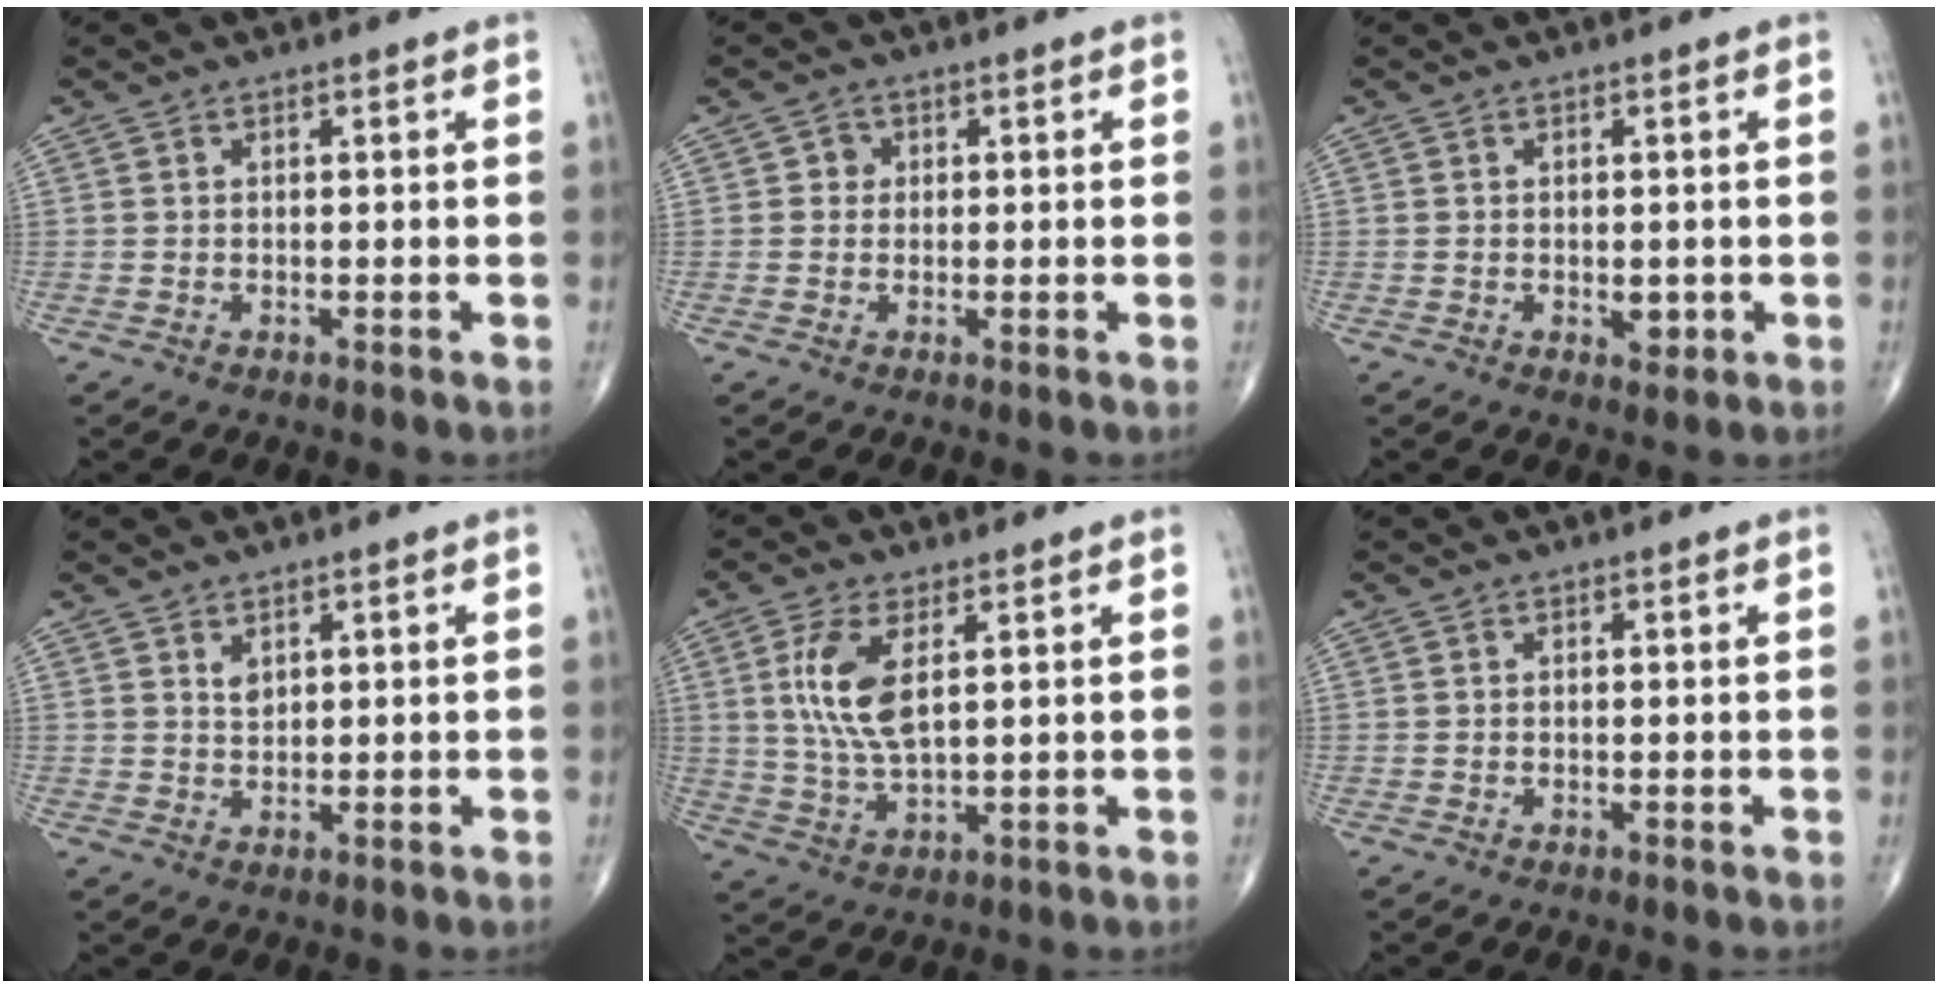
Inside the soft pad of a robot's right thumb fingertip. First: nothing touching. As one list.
[{"total": 1.8, "force": [0.2, 1.7, 0.6], "torque": [0.003, 0.004, -0.002]}, {"total": 2.4, "force": [-0.4, 1.5, 1.9], "torque": [-0.016, -0.002, -0.003]}, {"total": 1.7, "force": [1.1, 1.0, 1.0], "torque": [-0.012, -0.007, 0.024]}, {"total": 9.3, "force": [2.5, 3.9, 8.1], "torque": [-0.176, -0.011, 0.054]}, {"total": 0.0}]